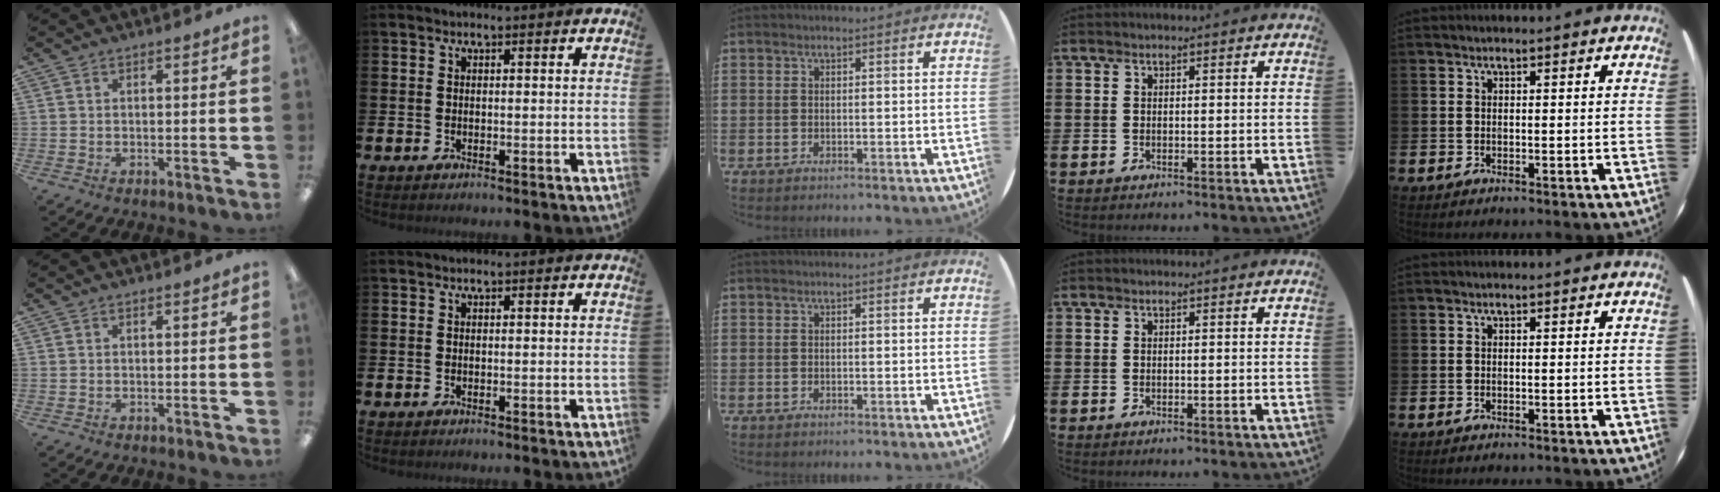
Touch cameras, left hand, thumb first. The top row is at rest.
{}